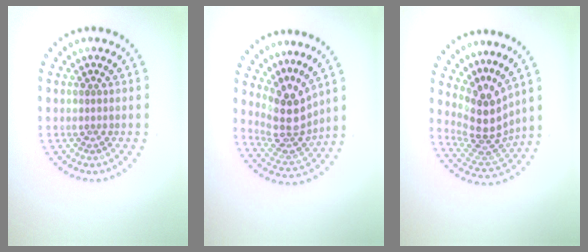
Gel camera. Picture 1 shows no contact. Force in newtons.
{"total": 3.9, "press": 3.1, "slide": 2.4}
{"total": 4.4, "press": 3.1, "slide": 3.1}